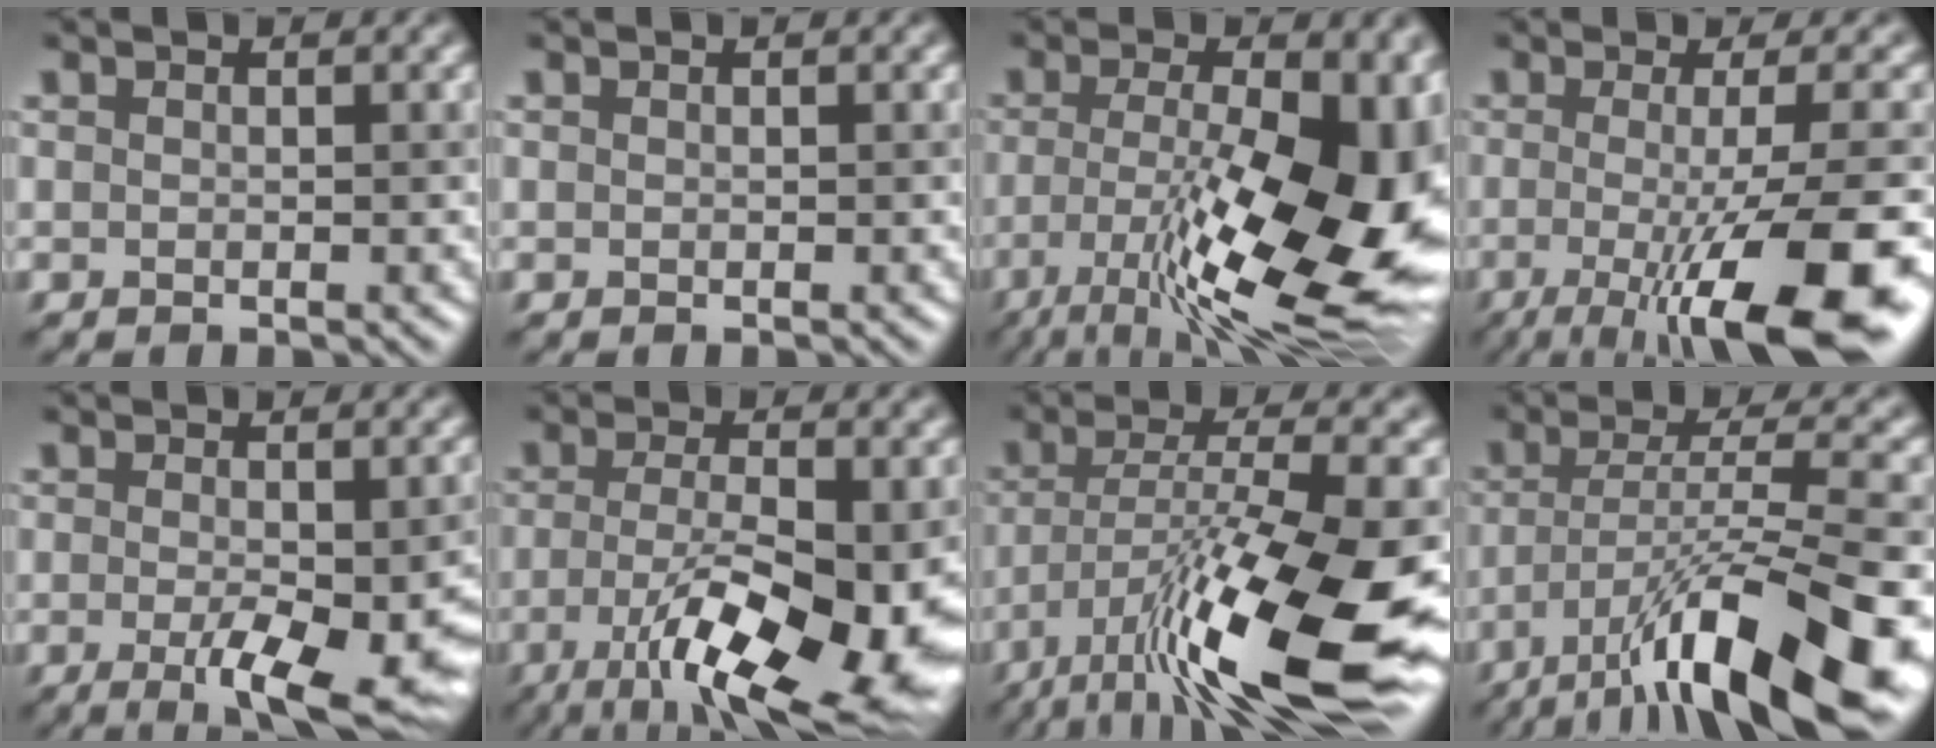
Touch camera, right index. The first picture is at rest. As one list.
[{"total": 0.0}, {"total": 16.2, "force": [-4.8, 6.1, 14.2], "torque": [-0.221, -0.029, -0.069]}, {"total": 12.6, "force": [-3.2, 3.0, 11.8], "torque": [-0.158, -0.022, -0.047]}, {"total": 9.2, "force": [-3.1, 2.8, 8.1], "torque": [-0.129, -0.016, -0.038]}, {"total": 13.4, "force": [-5.3, 4.4, 11.5], "torque": [-0.202, -0.028, -0.082]}, {"total": 16.6, "force": [-7.8, 4.3, 14.0], "torque": [-0.254, -0.018, -0.132]}, {"total": 14.8, "force": [-8.3, 3.7, 11.7], "torque": [-0.195, 0.001, -0.136]}]